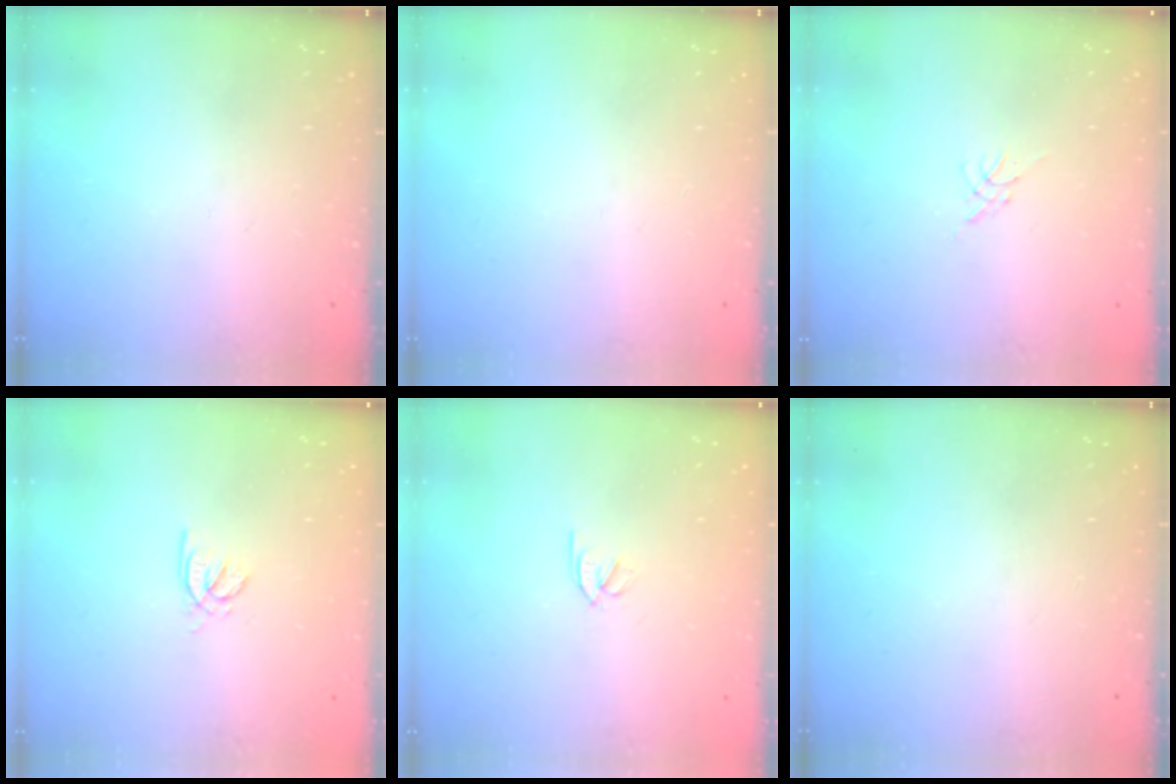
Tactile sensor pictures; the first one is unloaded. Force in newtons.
{"total": 0.0}
{"total": 0.0}
{"total": 1.9, "press": 1.8, "slide": 0.4}
{"total": 1.8, "press": 1.7, "slide": 0.5}
{"total": 0.0}